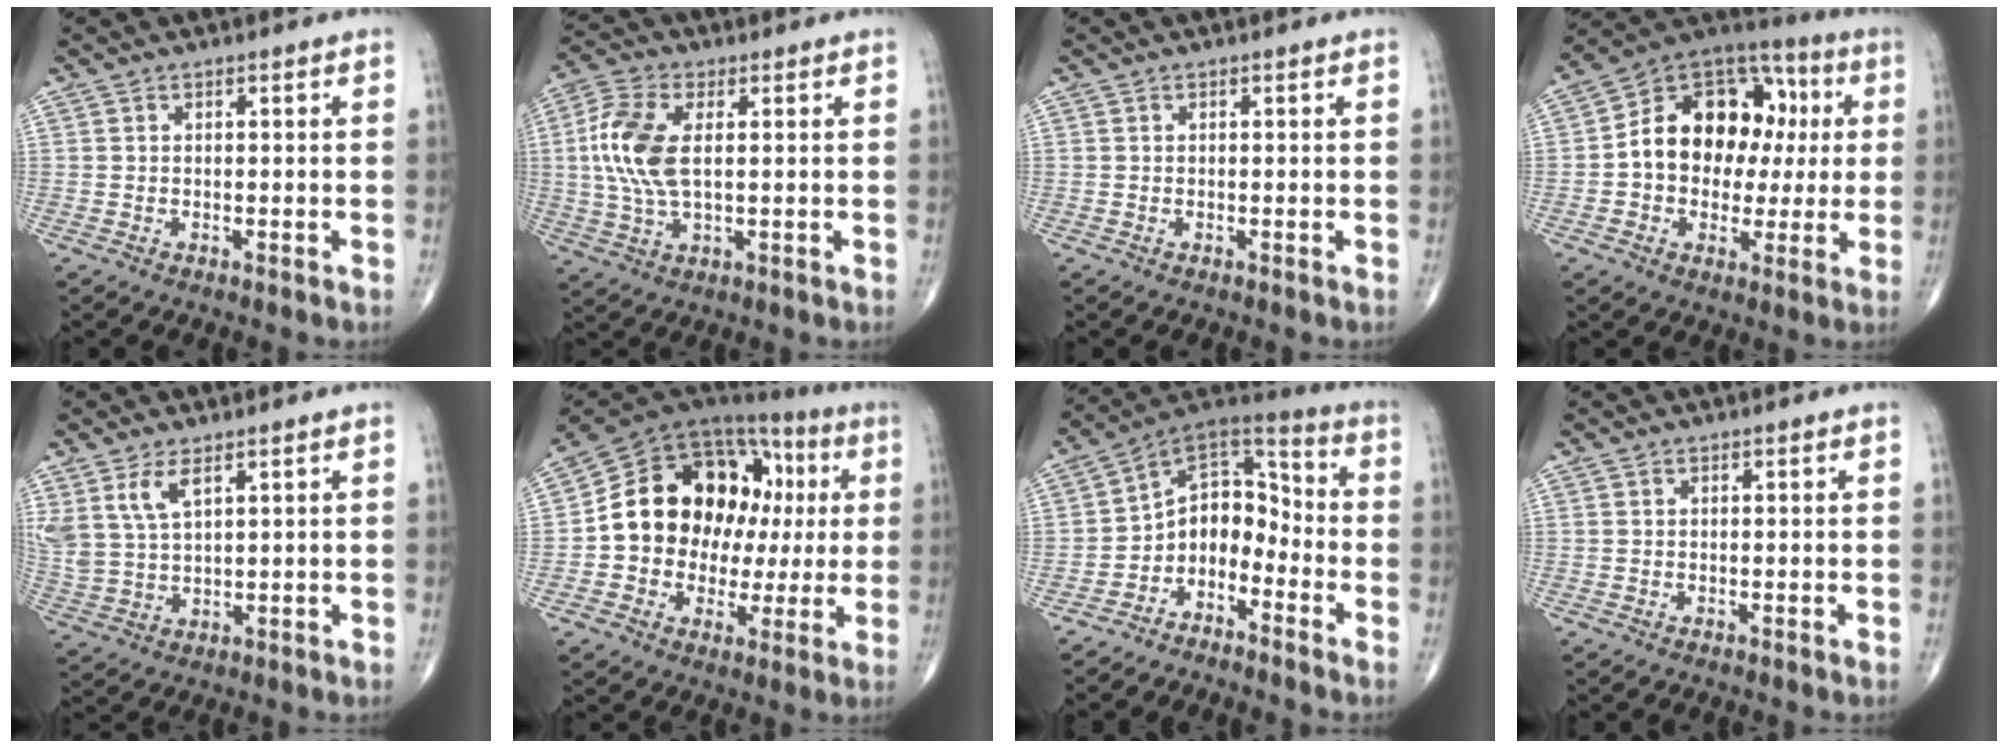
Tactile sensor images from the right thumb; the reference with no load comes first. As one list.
[{"total": 11.0, "force": [1.4, 5.4, 9.5], "torque": [-0.219, 0.005, 0.027]}, {"total": 0.0}, {"total": 18.6, "force": [1.2, 13.8, 12.4], "torque": [-0.141, 0.040, 0.013]}, {"total": 6.8, "force": [3.7, 2.9, 5.0], "torque": [-0.107, -0.012, 0.086]}, {"total": 21.9, "force": [1.8, 16.2, 14.7], "torque": [-0.189, 0.047, 0.035]}, {"total": 10.2, "force": [-4.5, 7.2, 5.6], "torque": [-0.040, 0.093, -0.098]}, {"total": 0.0}]